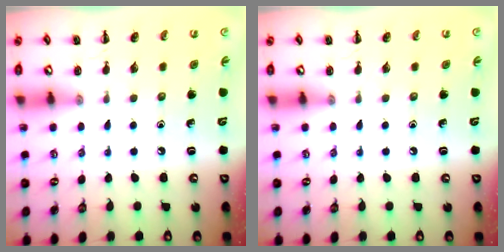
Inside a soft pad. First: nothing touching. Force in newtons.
{"total": 0.0}